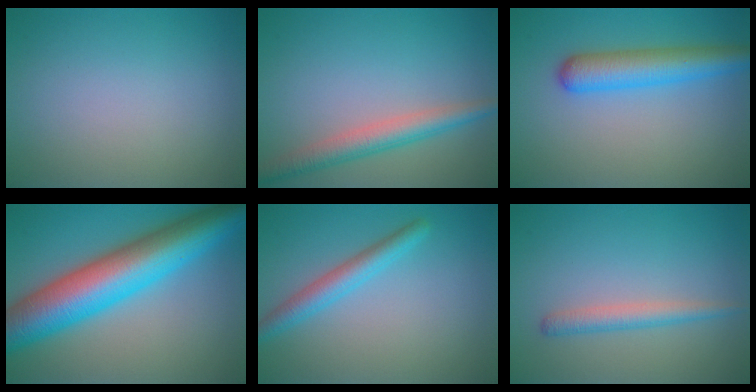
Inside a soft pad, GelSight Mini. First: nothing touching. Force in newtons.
{"total": 3.6, "press": 3.6, "slide": 0.1}
{"total": 4.9, "press": 4.9, "slide": 0.1}
{"total": 12.3, "press": 12.3, "slide": 0.1}
{"total": 2.9, "press": 2.9, "slide": 0.2}
{"total": 2.1, "press": 2.1, "slide": 0.1}